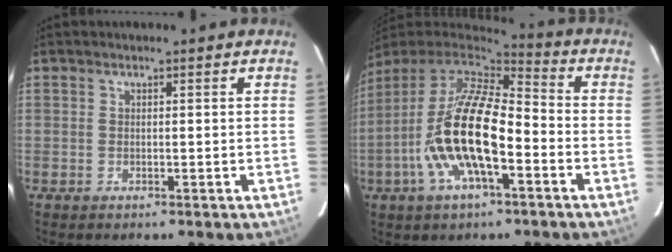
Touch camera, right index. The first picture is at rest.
{"total": 18.6, "force": [-5.9, 6.5, 16.3], "torque": [-0.320, -0.017, -0.116]}